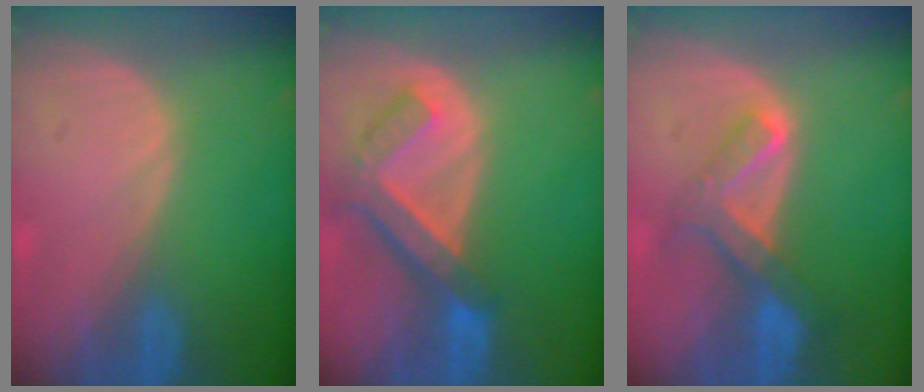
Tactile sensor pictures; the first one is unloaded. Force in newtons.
{"total": 7.4, "press": 6.4, "slide": 3.6}
{"total": 6.7, "press": 5.8, "slide": 3.4}